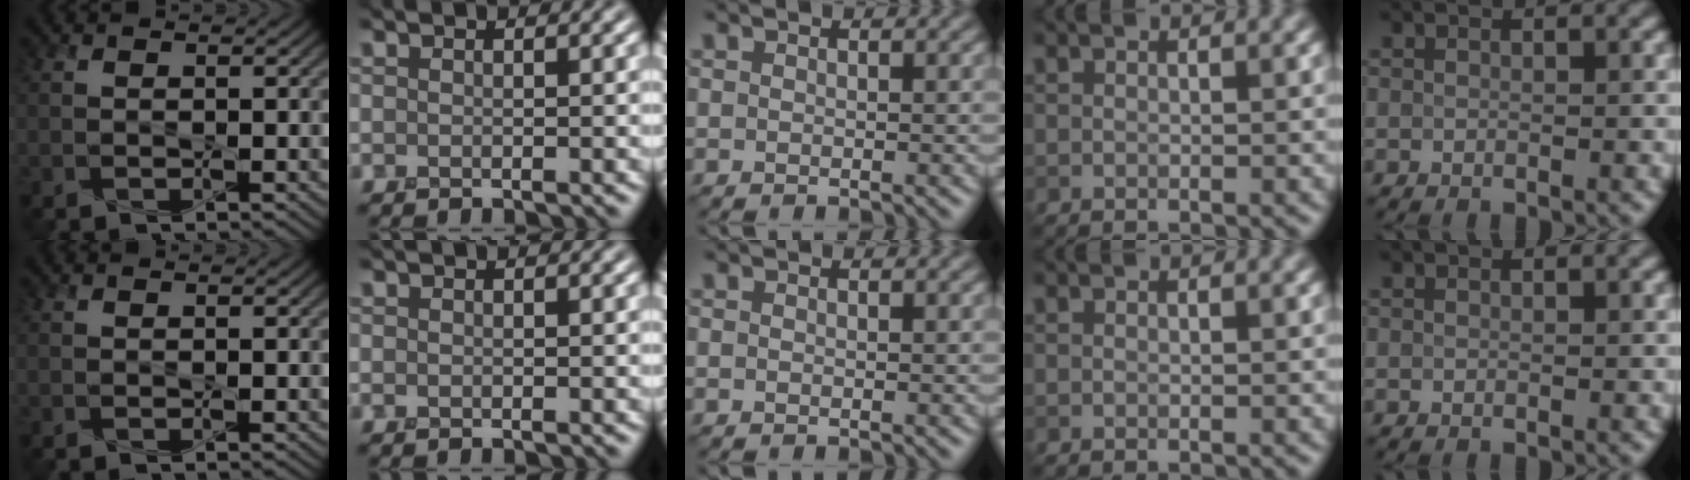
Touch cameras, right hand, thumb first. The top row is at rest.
{}